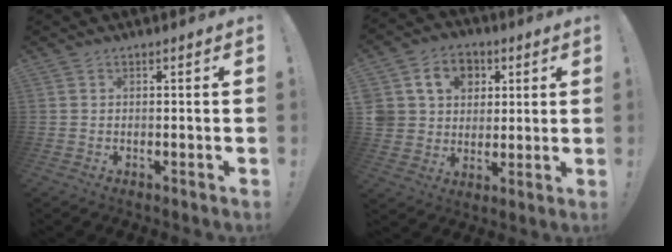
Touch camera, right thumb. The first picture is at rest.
{"total": 12.7, "force": [4.5, 10.7, 5.2], "torque": [-0.090, -0.011, 0.094]}